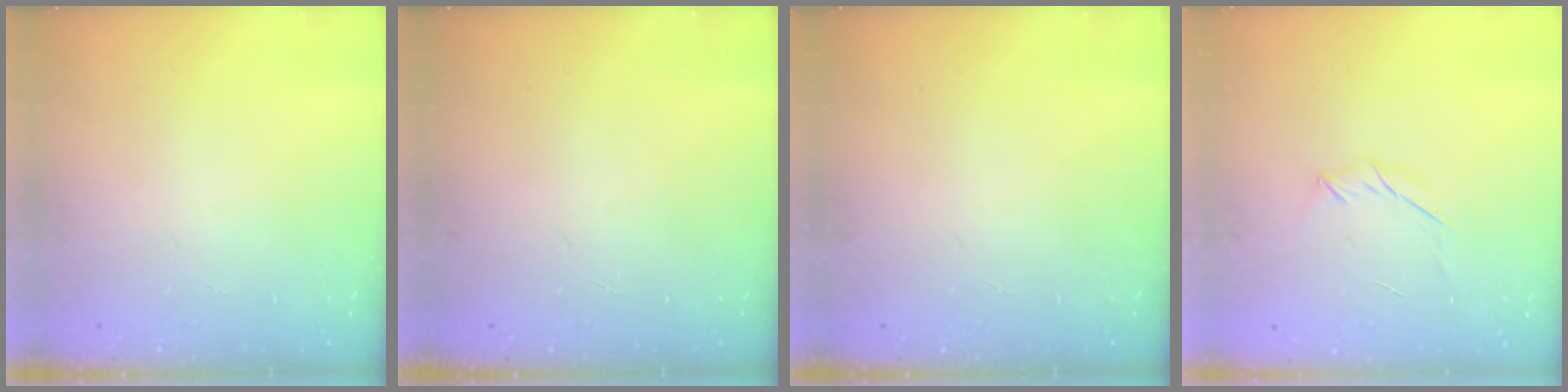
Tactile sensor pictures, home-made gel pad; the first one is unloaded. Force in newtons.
{"total": 0.0}
{"total": 0.0}
{"total": 3.8, "press": 3.7, "slide": 0.9}